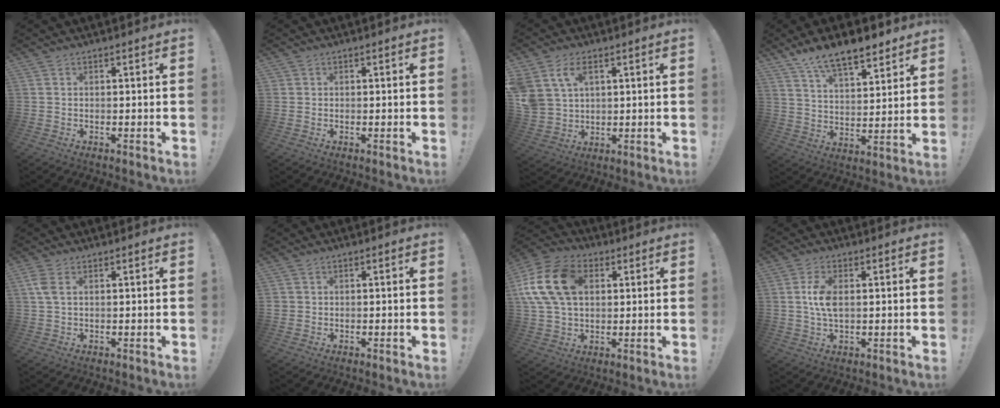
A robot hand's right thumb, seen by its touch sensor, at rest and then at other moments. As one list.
[{"total": 0.7, "force": [0.3, 0.7, 0.0], "torque": [-0.008, 0.004, 0.007]}, {"total": 8.7, "force": [4.2, 6.0, 4.7], "torque": [-0.109, -0.010, 0.086]}, {"total": 11.4, "force": [8.9, 4.1, 5.9], "torque": [-0.101, -0.053, 0.161]}, {"total": 3.9, "force": [1.4, 1.7, 3.2], "torque": [-0.080, -0.001, 0.022]}, {"total": 1.4, "force": [0.3, 1.3, -0.4], "torque": [-0.001, 0.005, 0.008]}, {"total": 18.0, "force": [4.6, 12.8, 11.9], "torque": [-0.232, 0.004, 0.090]}, {"total": 6.5, "force": [0.6, 3.4, 5.5], "torque": [-0.104, 0.001, 0.006]}]